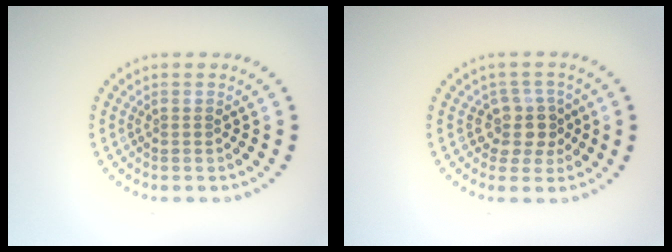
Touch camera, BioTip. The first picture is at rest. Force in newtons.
{"total": 2.9, "press": 2.2, "slide": 1.8}